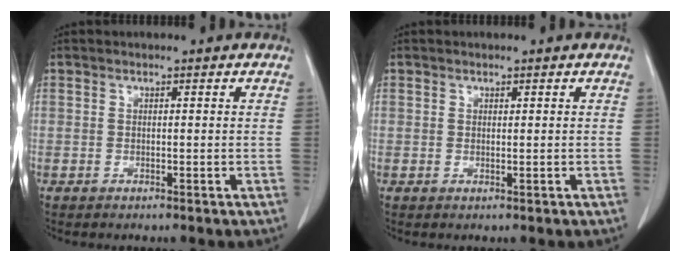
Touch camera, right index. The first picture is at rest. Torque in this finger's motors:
{"motor_torque": [0.10, -0.06, 0.01, 0.01]}